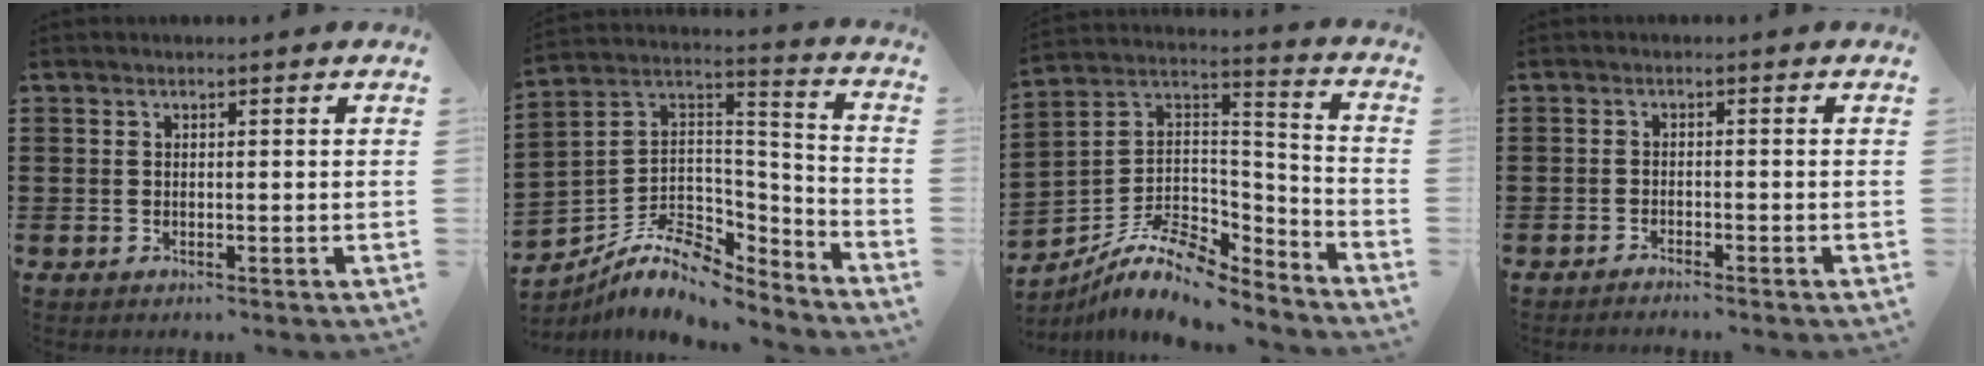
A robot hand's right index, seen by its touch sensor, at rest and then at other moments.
{"total": 9.6, "force": [-7.3, 4.5, 4.3], "torque": [-0.090, 0.010, -0.137]}
{"total": 10.8, "force": [-8.3, 4.0, 5.7], "torque": [-0.122, 0.012, -0.162]}
{"total": 1.4, "force": [-1.4, -0.2, 0.1], "torque": [-0.004, 0.001, -0.029]}